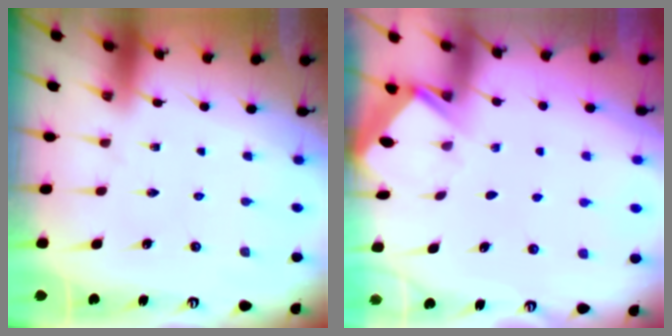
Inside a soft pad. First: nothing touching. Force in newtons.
{"total": 3.2, "press": 3.2, "slide": 0.4}